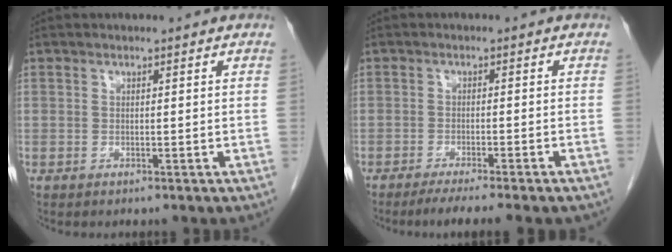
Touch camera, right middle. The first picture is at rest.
{"total": 8.4, "force": [-6.8, 0.0, 4.9], "torque": [-0.054, -0.015, -0.095]}